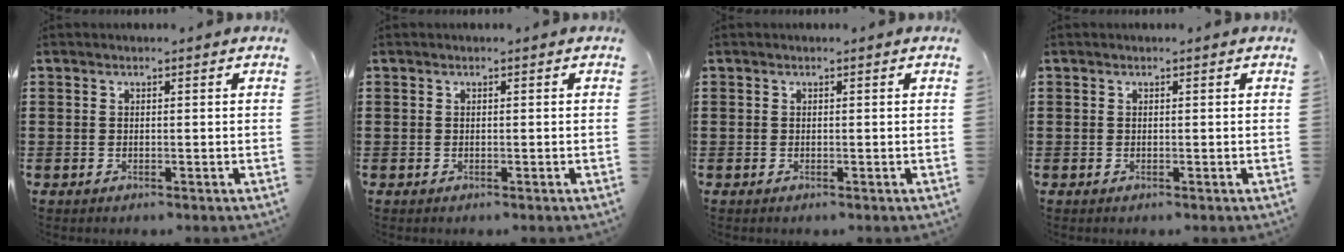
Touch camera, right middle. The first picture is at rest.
{"total": 0.0}
{"total": 0.0}
{"total": 0.0}